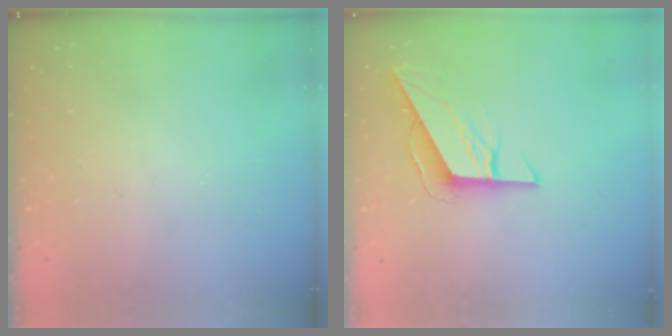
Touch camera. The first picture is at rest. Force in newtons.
{"total": 8.4, "press": 8.4, "slide": 0.4}